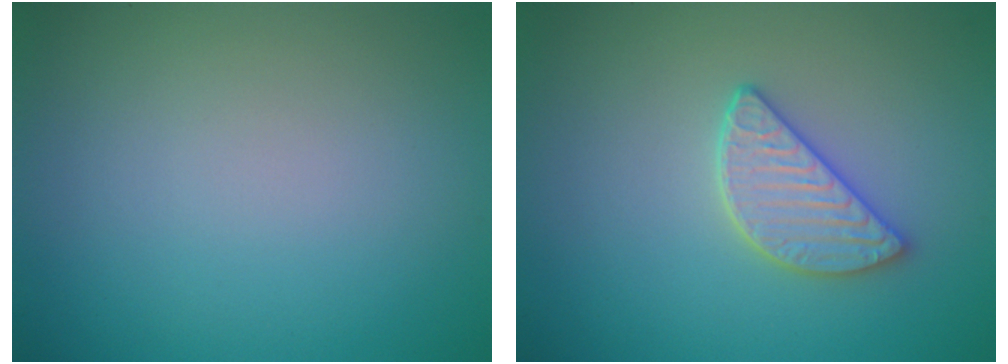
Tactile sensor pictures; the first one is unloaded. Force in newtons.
{"total": 2.9, "press": 2.8, "slide": 0.9}